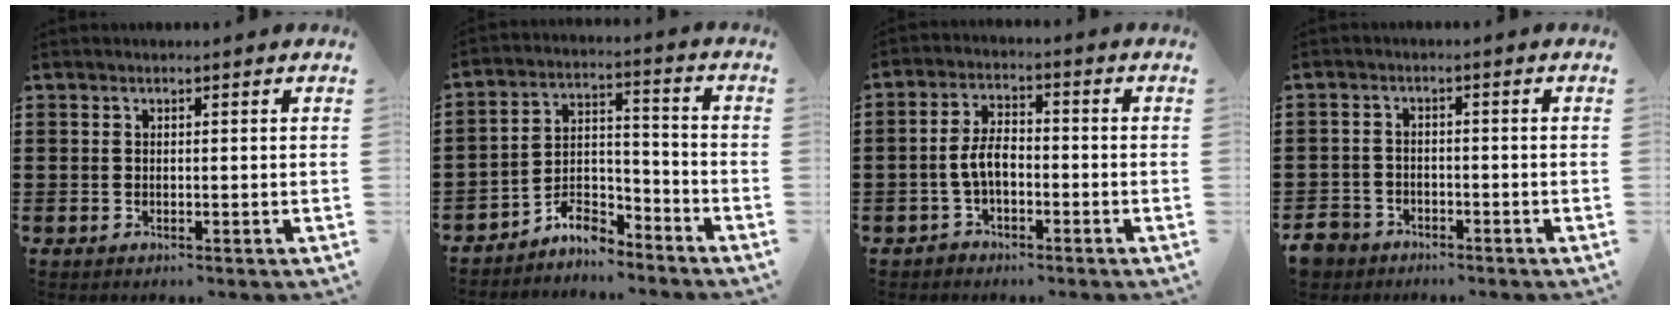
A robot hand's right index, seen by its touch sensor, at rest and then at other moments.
{"total": 6.7, "force": [-6.1, 2.1, 1.8], "torque": [-0.035, 0.016, -0.119]}
{"total": 5.1, "force": [-1.4, 2.9, 4.0], "torque": [-0.093, 0.002, -0.033]}
{"total": 3.6, "force": [-3.2, 1.5, 0.2], "torque": [-0.024, -0.006, -0.073]}